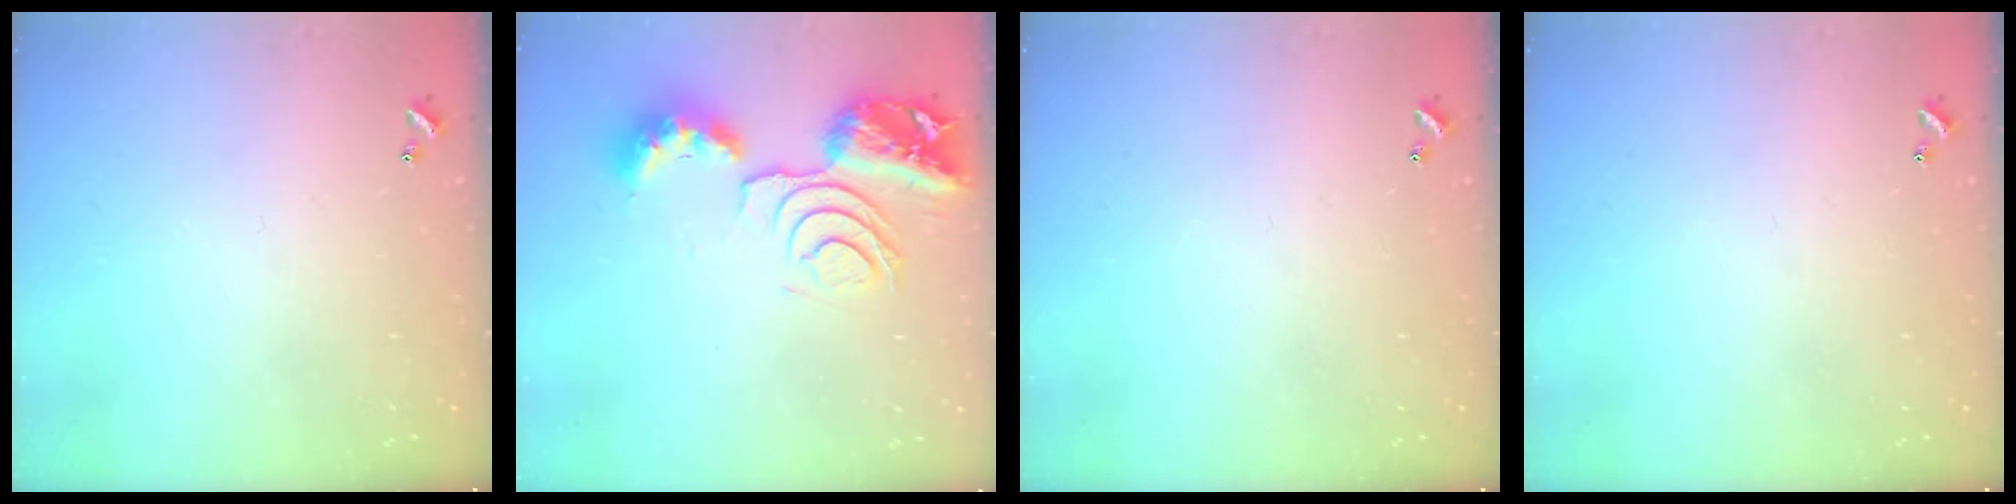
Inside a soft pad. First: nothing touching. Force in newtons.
{"total": 12.8, "press": 12.7, "slide": 1.7}
{"total": 0.0}
{"total": 0.0}